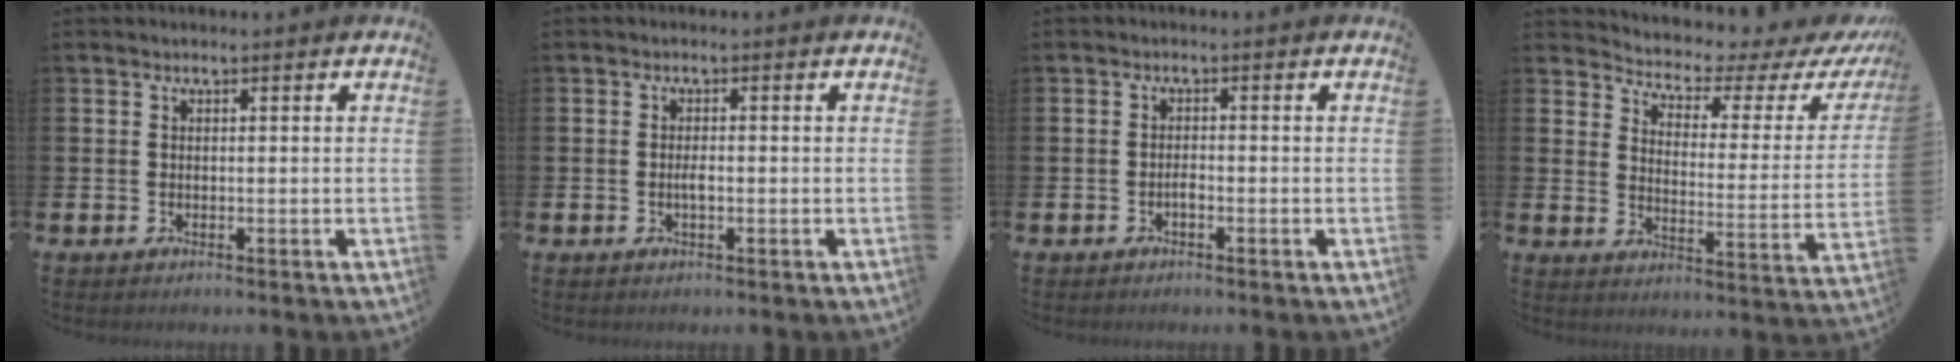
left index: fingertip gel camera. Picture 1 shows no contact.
{"total": 1.3, "force": [-0.2, 0.4, 1.2], "torque": [-0.022, 0.001, -0.005]}
{"total": 1.0, "force": [-0.6, 0.3, 0.7], "torque": [-0.016, -0.001, -0.011]}
{"total": 4.4, "force": [4.1, 1.2, 0.9], "torque": [-0.042, -0.040, 0.060]}